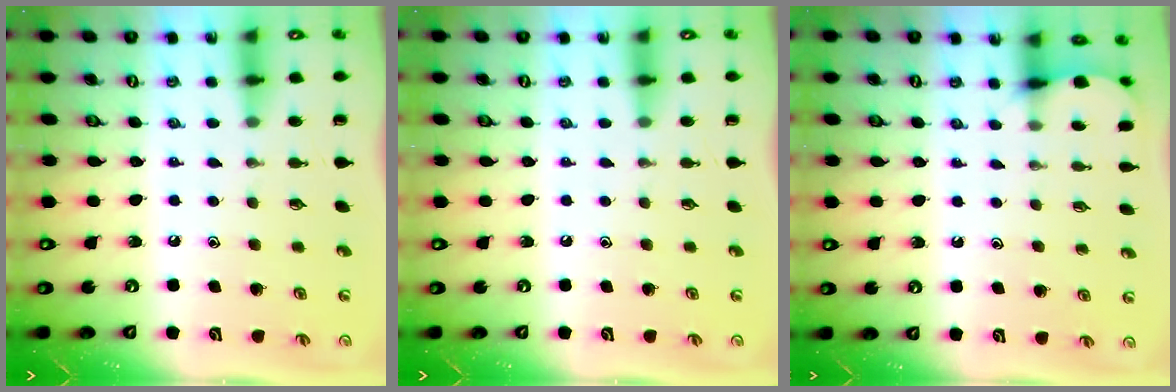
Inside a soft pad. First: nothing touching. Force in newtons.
{"total": 0.0}
{"total": 3.9, "press": 3.9, "slide": 0.3}